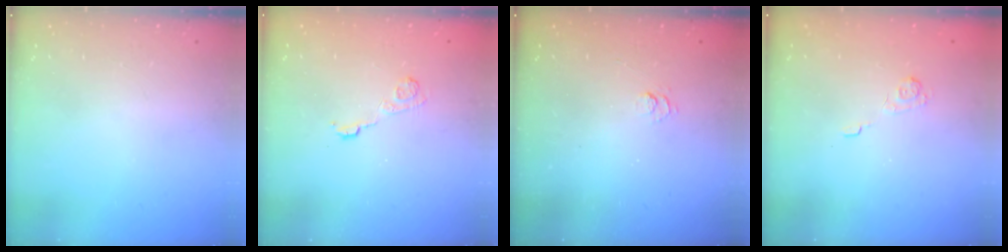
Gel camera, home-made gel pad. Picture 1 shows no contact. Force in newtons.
{"total": 3.6, "press": 3.4, "slide": 1.2}
{"total": 2.7, "press": 2.2, "slide": 1.5}
{"total": 2.2, "press": 1.7, "slide": 1.4}